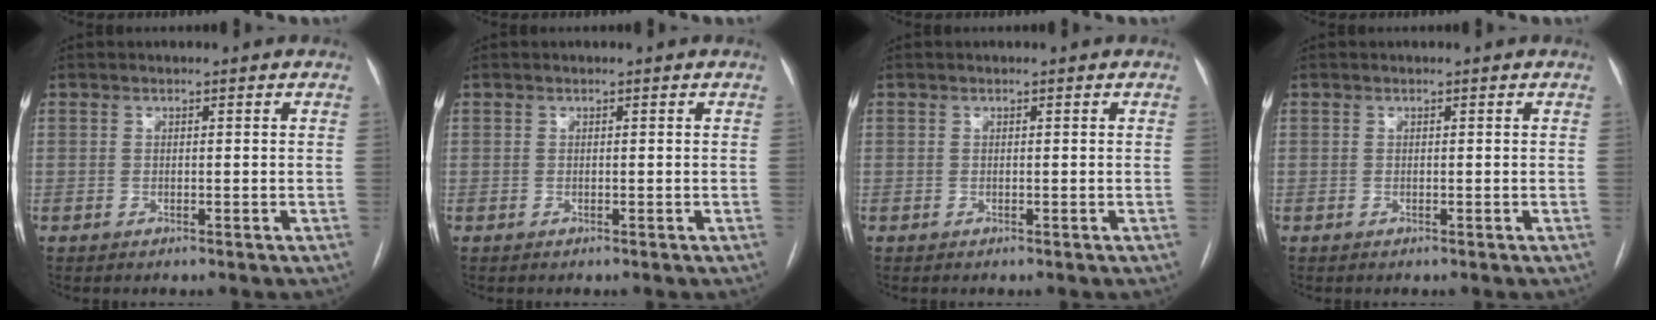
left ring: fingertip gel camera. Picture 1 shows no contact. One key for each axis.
{"total": 0.0}
{"total": 0.0}
{"total": 0.0}